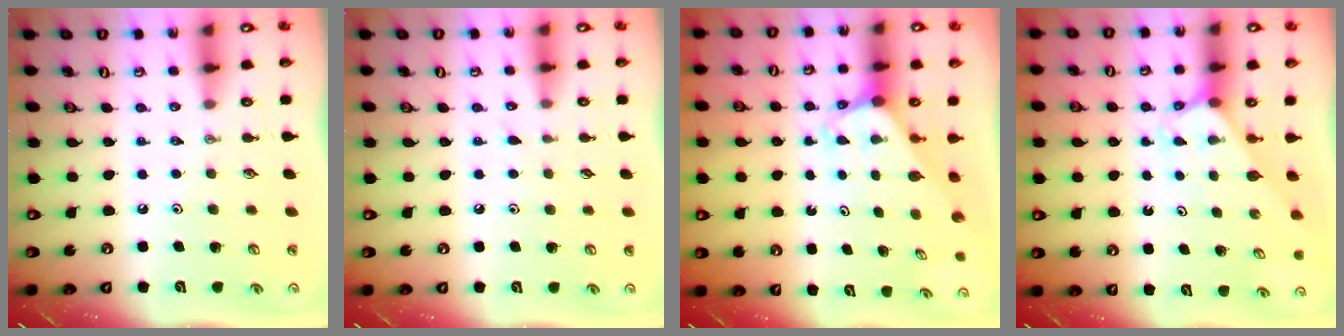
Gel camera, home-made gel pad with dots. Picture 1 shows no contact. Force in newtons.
{"total": 4.3, "press": 4.2, "slide": 0.5}
{"total": 2.0, "press": 2.0, "slide": 0.1}
{"total": 3.8, "press": 3.8, "slide": 0.3}